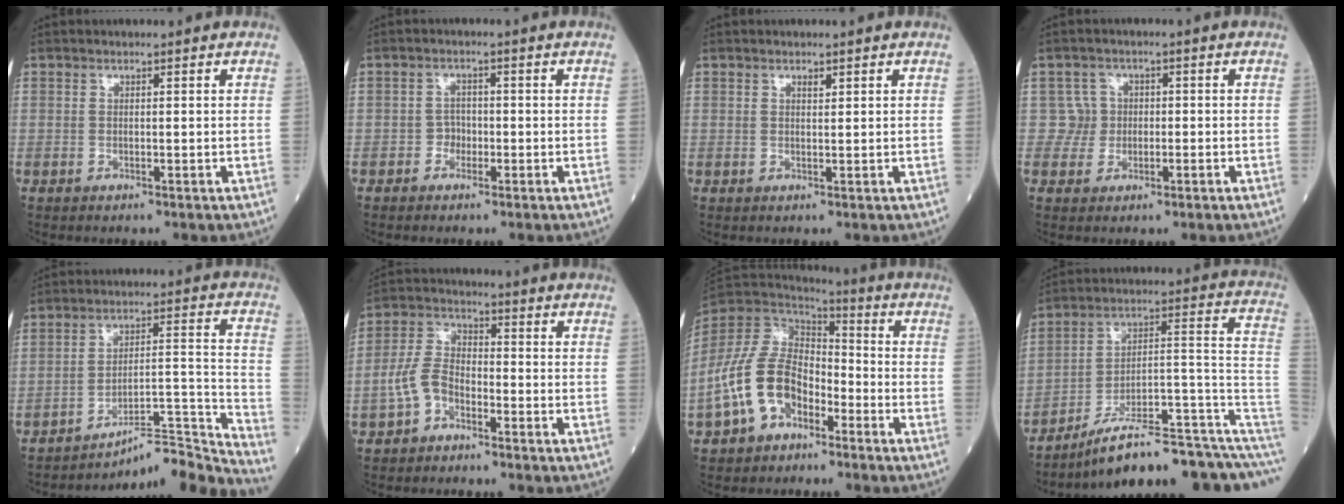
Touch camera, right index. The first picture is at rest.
{"total": 1.9, "force": [-0.9, 1.5, 0.6], "torque": [0.000, 0.009, -0.018]}
{"total": 0.8, "force": [0.6, 0.1, 0.5], "torque": [-0.014, -0.005, 0.011]}
{"total": 2.9, "force": [-0.3, 2.9, -0.4], "torque": [0.021, 0.011, -0.009]}
{"total": 14.3, "force": [-14.0, -2.3, 1.7], "torque": [-0.006, 0.048, -0.214]}
{"total": 6.0, "force": [-2.9, 3.8, 3.7], "torque": [-0.089, 0.016, -0.063]}
{"total": 12.4, "force": [-5.6, 7.7, 7.9], "torque": [-0.183, 0.020, -0.110]}
{"total": 19.9, "force": [-15.4, 2.8, 12.3], "torque": [-0.106, 0.060, -0.225]}